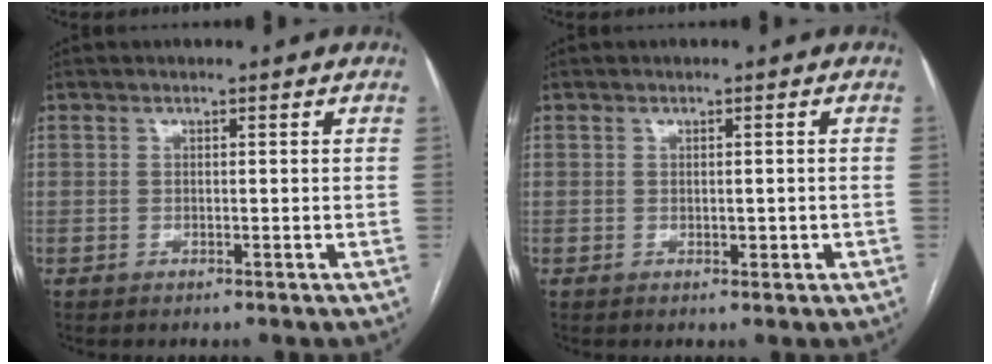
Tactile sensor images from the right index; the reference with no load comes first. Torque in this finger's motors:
{"motor_torque": [0.16, 0.23, 0.09, 0.01]}